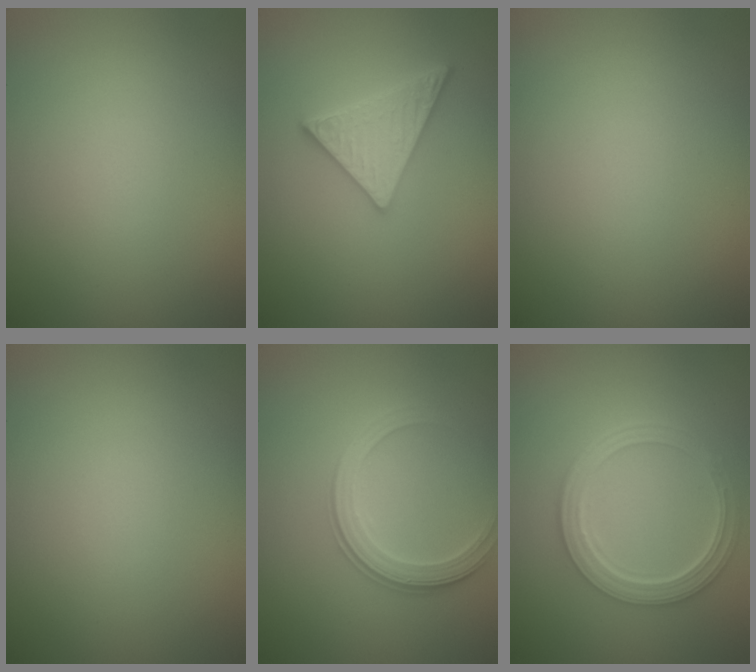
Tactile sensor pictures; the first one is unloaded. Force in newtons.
{"total": 4.1, "press": 3.8, "slide": 1.6}
{"total": 0.0}
{"total": 0.0}
{"total": 2.8, "press": 2.8, "slide": 0.3}
{"total": 5.2, "press": 3.9, "slide": 3.5}